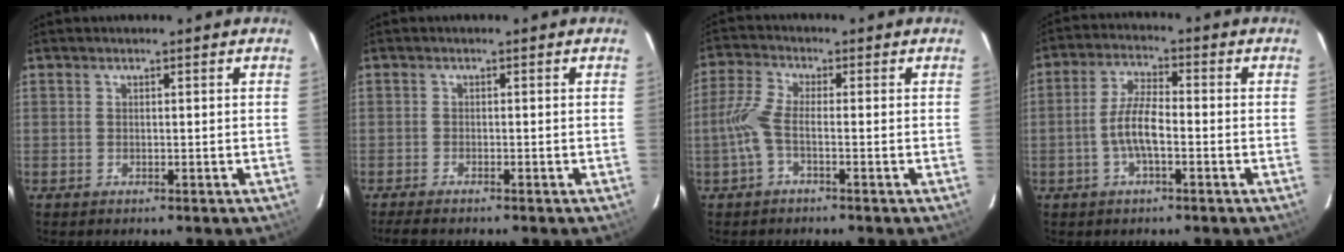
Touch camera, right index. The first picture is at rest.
{"total": 3.3, "force": [-2.9, 0.5, 1.5], "torque": [-0.039, -0.013, -0.051]}
{"total": 5.1, "force": [-1.6, 1.3, 4.7], "torque": [-0.115, 0.006, -0.036]}
{"total": 6.4, "force": [-2.0, 1.9, 5.8], "torque": [-0.118, 0.006, -0.038]}